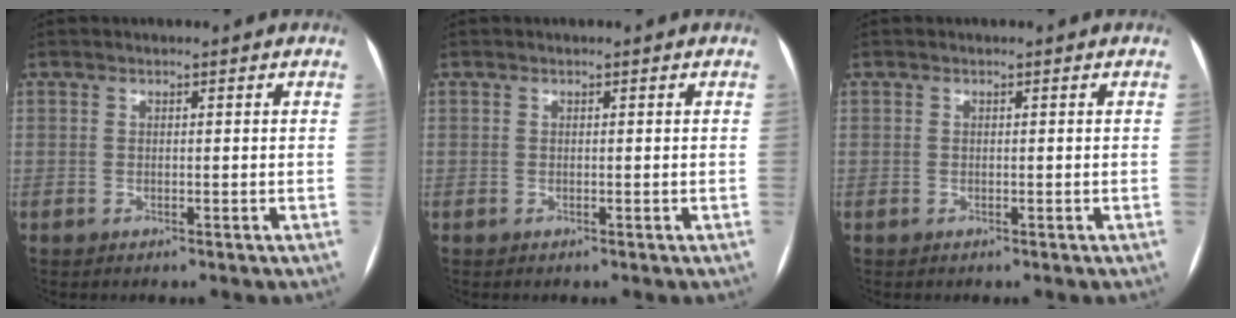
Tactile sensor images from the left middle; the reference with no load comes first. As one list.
[{"total": 0.0}, {"total": 0.0}]